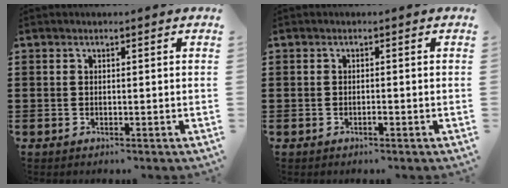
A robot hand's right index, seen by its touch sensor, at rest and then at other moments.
{"total": 0.8, "force": [-0.5, 0.1, 0.6], "torque": [-0.013, -0.004, -0.008]}